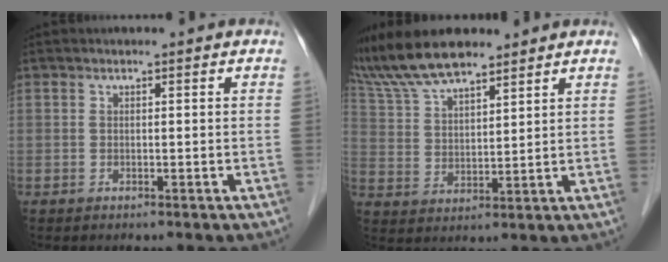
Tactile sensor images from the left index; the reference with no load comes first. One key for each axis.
{"total": 13.4, "fx": 11.5, "fy": 3.4, "fz": 5.9, "tx": -0.131, "ty": 0.026, "tz": 0.225}